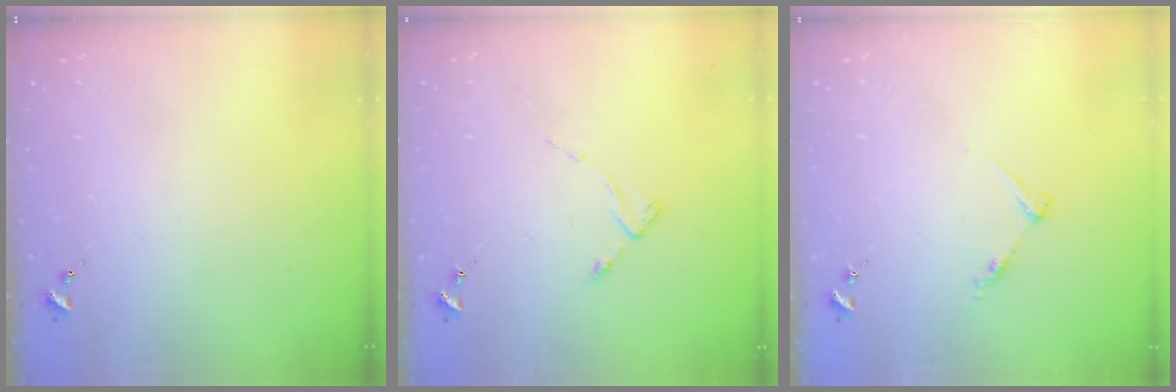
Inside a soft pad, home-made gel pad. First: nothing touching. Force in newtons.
{"total": 2.9, "press": 2.8, "slide": 0.4}
{"total": 5.1, "press": 5.0, "slide": 0.8}